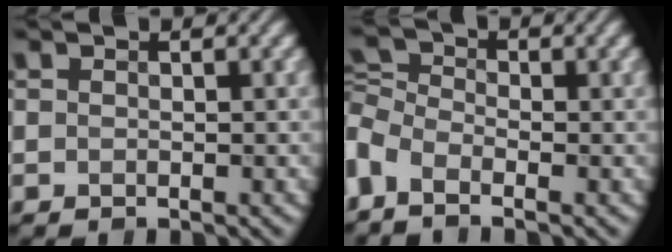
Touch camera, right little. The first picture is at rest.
{"total": 2.7, "force": [-1.5, 1.6, 1.5], "torque": [-0.036, 0.009, -0.050]}